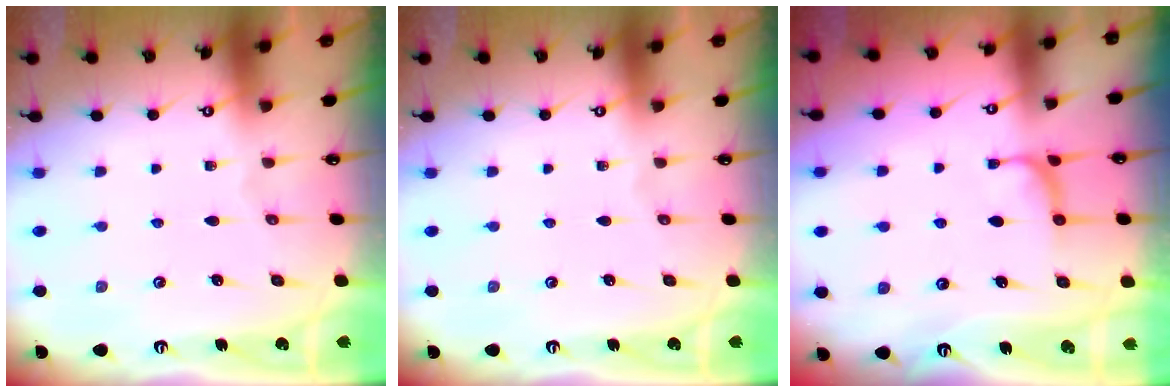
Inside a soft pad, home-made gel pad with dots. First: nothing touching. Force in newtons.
{"total": 0.0}
{"total": 1.0, "press": 0.9, "slide": 0.5}